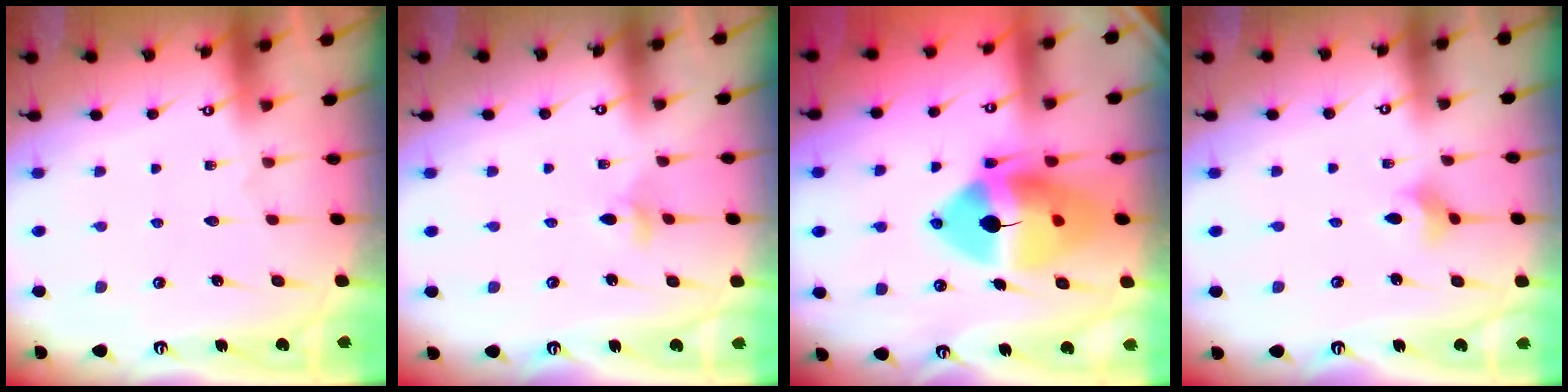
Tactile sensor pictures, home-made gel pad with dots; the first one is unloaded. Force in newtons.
{"total": 3.2, "press": 3.2, "slide": 0.4}
{"total": 17.5, "press": 17.3, "slide": 2.9}
{"total": 2.7, "press": 2.7, "slide": 0.5}